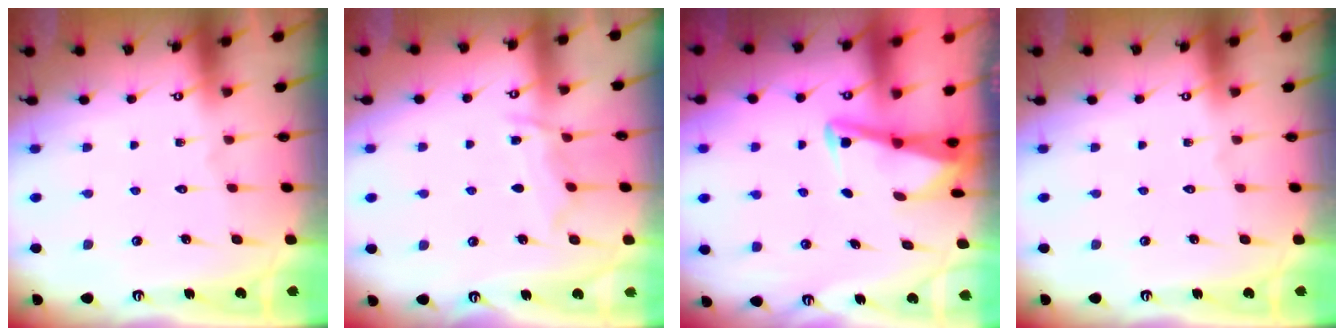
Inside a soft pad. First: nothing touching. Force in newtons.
{"total": 7.3, "press": 7.3, "slide": 0.7}
{"total": 3.0, "press": 3.0, "slide": 0.4}
{"total": 0.0}